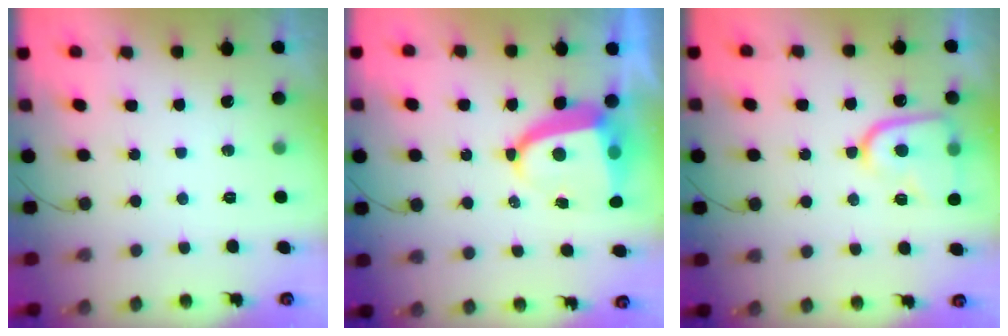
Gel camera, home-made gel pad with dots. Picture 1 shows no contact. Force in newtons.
{"total": 8.4, "press": 8.3, "slide": 1.0}
{"total": 13.3, "press": 13.3, "slide": 1.3}